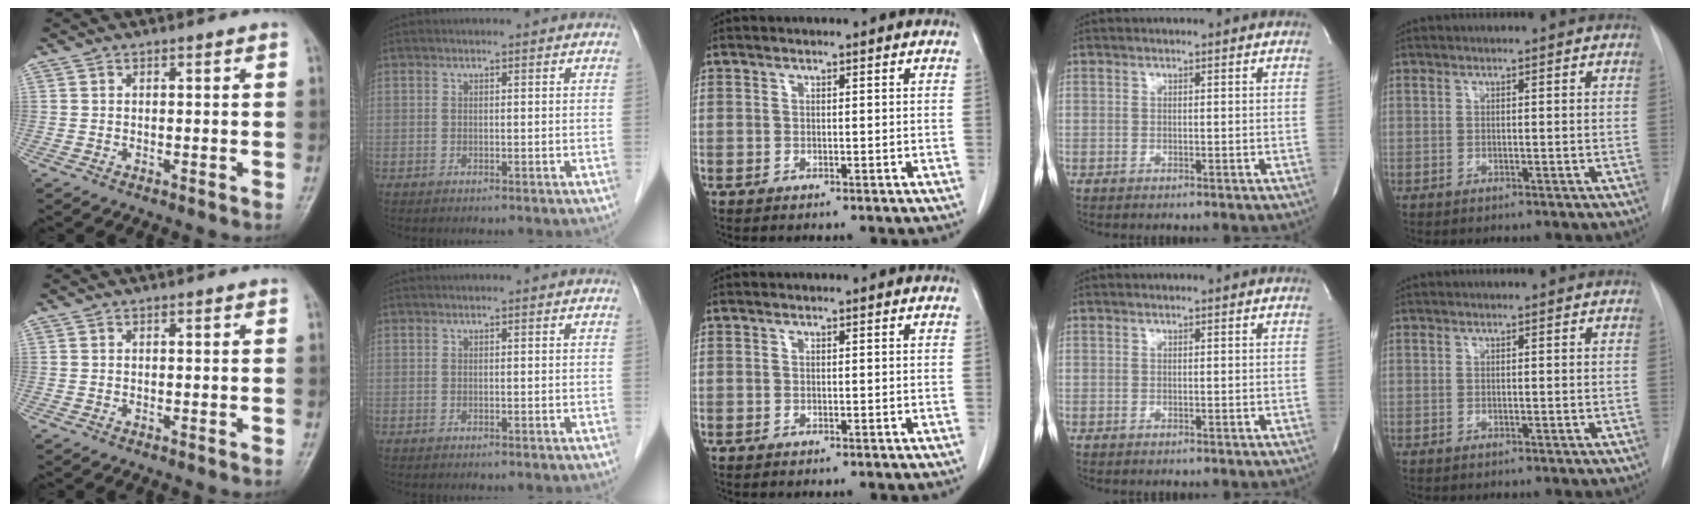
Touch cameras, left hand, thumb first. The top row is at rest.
{}